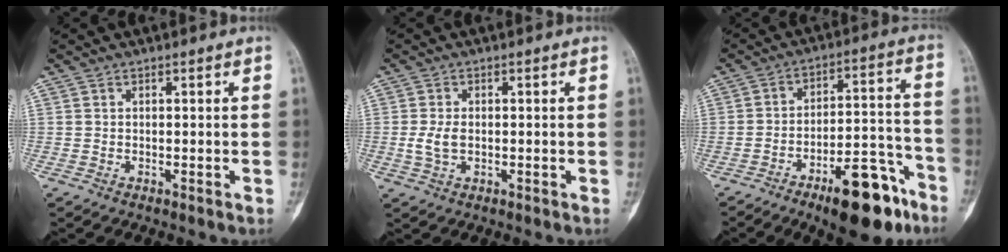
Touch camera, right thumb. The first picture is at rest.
{"total": 3.5, "force": [-0.3, 2.1, 2.8], "torque": [-0.061, 0.001, -0.005]}
{"total": 16.5, "force": [-10.3, 5.9, 11.5], "torque": [-0.141, 0.082, -0.156]}